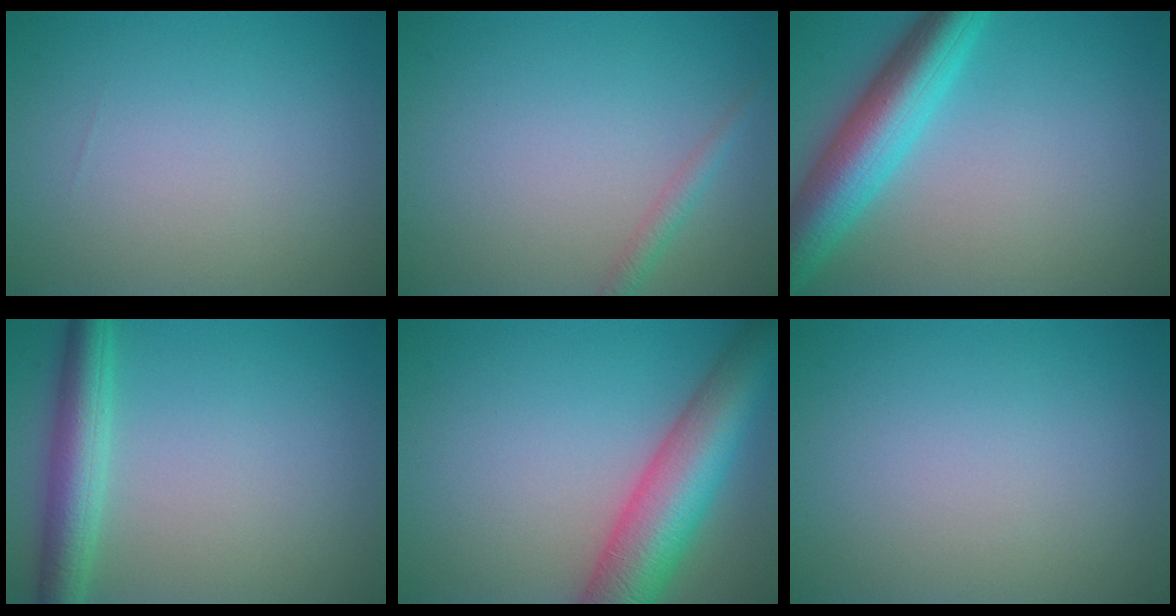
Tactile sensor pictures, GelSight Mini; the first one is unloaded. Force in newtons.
{"total": 1.4, "press": 1.4, "slide": 0.0}
{"total": 7.3, "press": 7.3, "slide": 0.2}
{"total": 4.4, "press": 4.4, "slide": 0.0}
{"total": 9.4, "press": 9.4, "slide": 0.4}
{"total": 0.0}